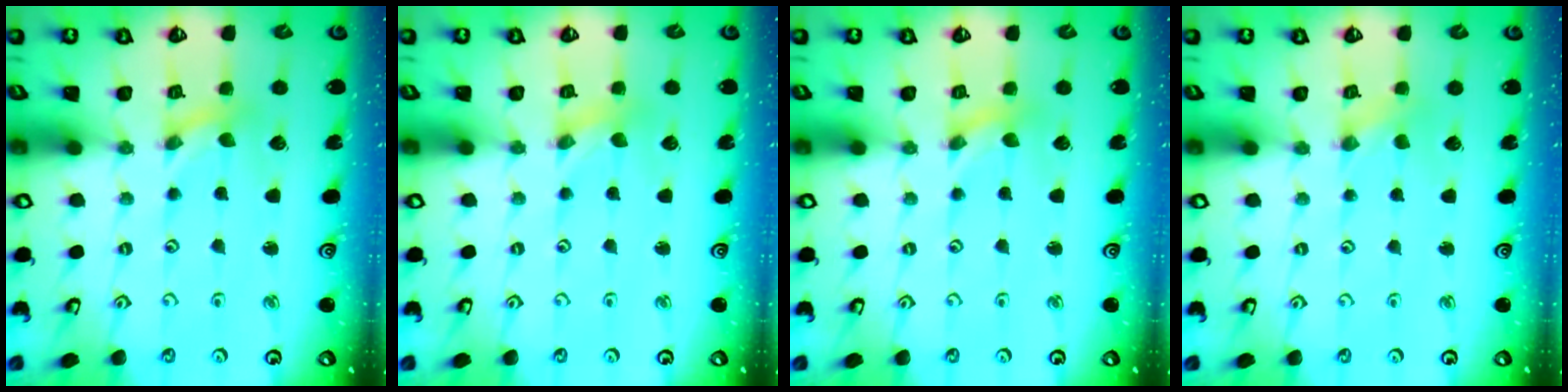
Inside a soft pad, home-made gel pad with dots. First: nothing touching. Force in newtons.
{"total": 0.7, "press": 0.6, "slide": 0.1}
{"total": 0.0}
{"total": 0.0}